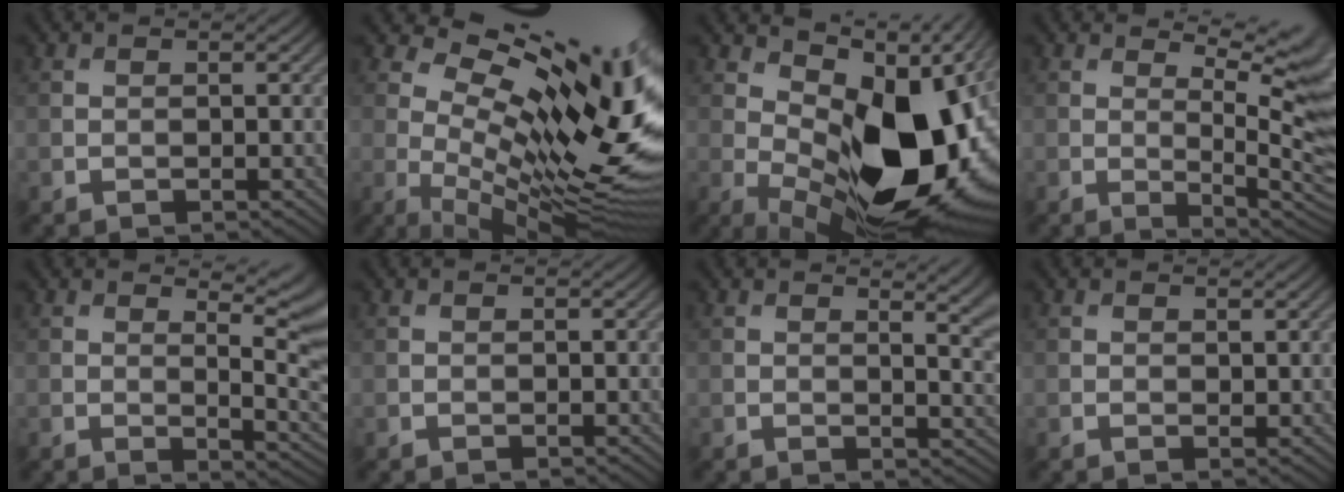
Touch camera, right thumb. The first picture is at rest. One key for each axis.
{"total": 19.2, "fx": 5.2, "fy": 7.3, "fz": 17.0, "tx": -0.251, "ty": 0.009, "tz": 0.091}
{"total": 17.5, "fx": 0.5, "fy": 9.0, "fz": 14.9, "tx": -0.209, "ty": -0.014, "tz": 0.022}
{"total": 7.9, "fx": 3.3, "fy": 1.7, "fz": 6.9, "tx": -0.110, "ty": 0.004, "tz": 0.054}
{"total": 7.2, "fx": 2.8, "fy": 2.4, "fz": 6.2, "tx": -0.064, "ty": 0.005, "tz": 0.042}
{"total": 0.0}
{"total": 6.4, "fx": 2.4, "fy": 2.4, "fz": 5.4, "tx": -0.050, "ty": 0.004, "tz": 0.031}
{"total": 0.6, "fx": 0.5, "fy": 0.4, "fz": 0.3, "tx": -0.003, "ty": -0.002, "tz": 0.008}